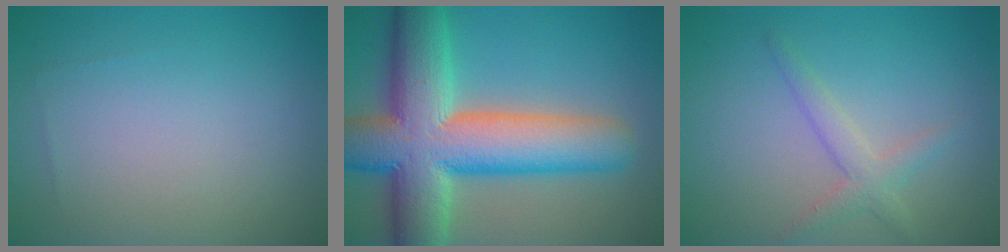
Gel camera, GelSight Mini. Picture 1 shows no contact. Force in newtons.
{"total": 14.0, "press": 14.0, "slide": 0.8}
{"total": 2.3, "press": 2.3, "slide": 0.1}